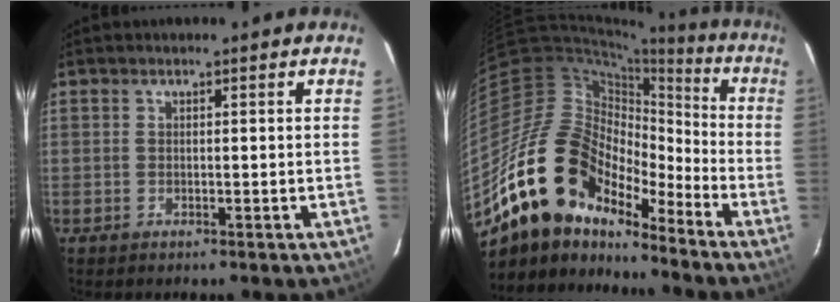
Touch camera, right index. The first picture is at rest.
{"total": 20.0, "force": [-14.0, 10.9, 9.3], "torque": [-0.173, 0.011, -0.252]}